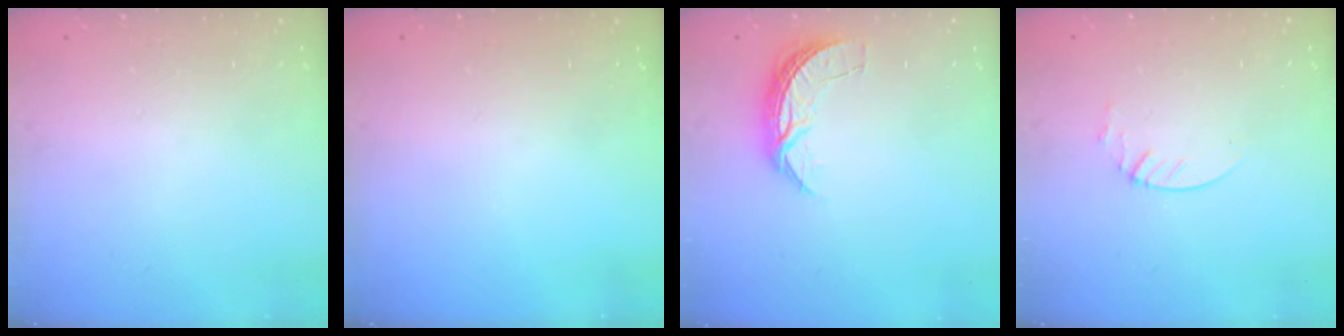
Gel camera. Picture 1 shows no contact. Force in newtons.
{"total": 0.0}
{"total": 6.9, "press": 6.8, "slide": 0.5}
{"total": 1.9, "press": 1.9, "slide": 0.2}